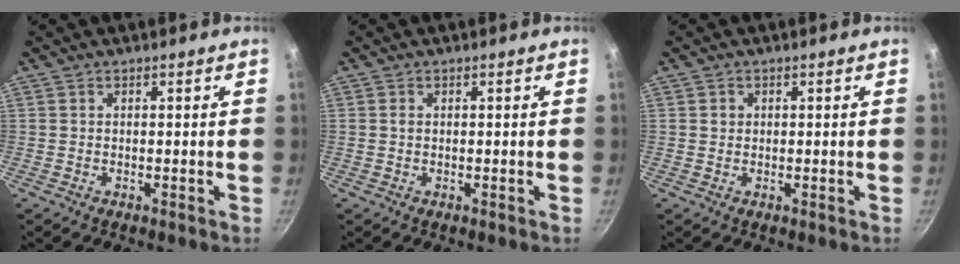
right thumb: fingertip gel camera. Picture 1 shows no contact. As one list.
[{"total": 0.7, "force": [0.1, 0.6, 0.4], "torque": [-0.006, 0.002, 0.002]}, {"total": 1.2, "force": [0.3, 1.1, 0.3], "torque": [-0.002, 0.002, 0.003]}]